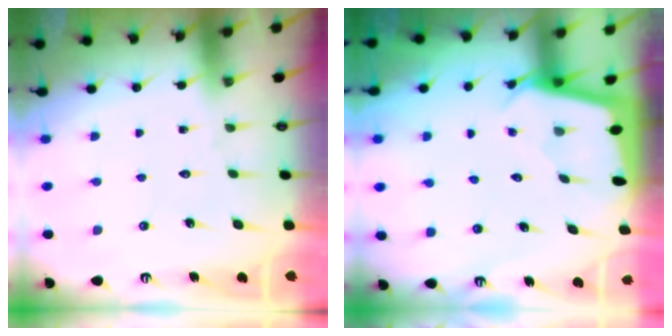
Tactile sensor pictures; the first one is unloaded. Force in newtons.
{"total": 2.3, "press": 2.3, "slide": 0.2}